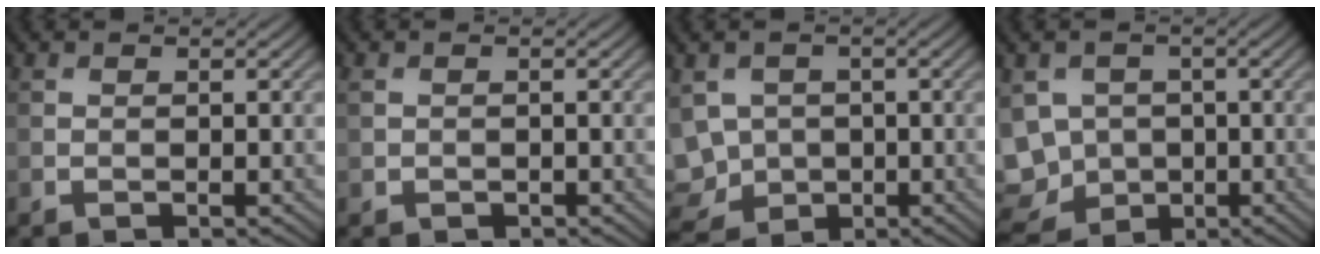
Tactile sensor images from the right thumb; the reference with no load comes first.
{"total": 1.3, "force": [0.2, 1.2, 0.5], "torque": [-0.014, -0.005, 0.004]}
{"total": 7.3, "force": [-0.6, 6.1, 4.0], "torque": [-0.118, -0.015, -0.012]}
{"total": 9.9, "force": [-1.1, 8.4, 5.2], "torque": [-0.147, -0.020, -0.027]}